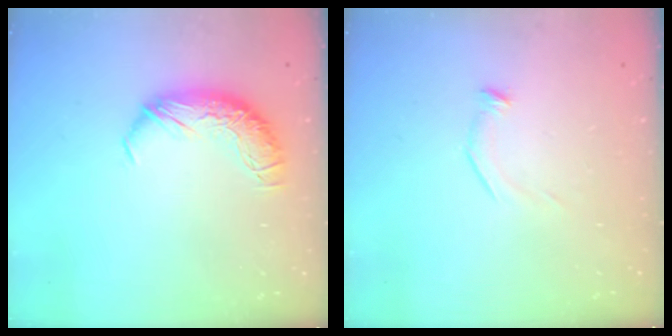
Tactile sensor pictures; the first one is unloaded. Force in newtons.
{"total": 7.1, "press": 7.0, "slide": 1.1}